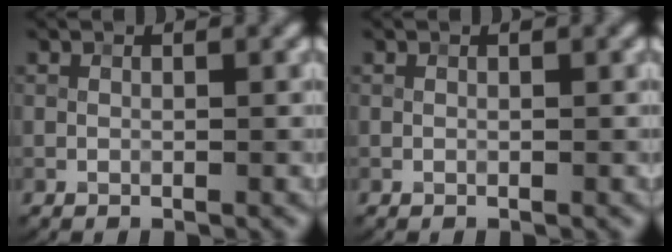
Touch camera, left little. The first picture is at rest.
{"total": 0.0}